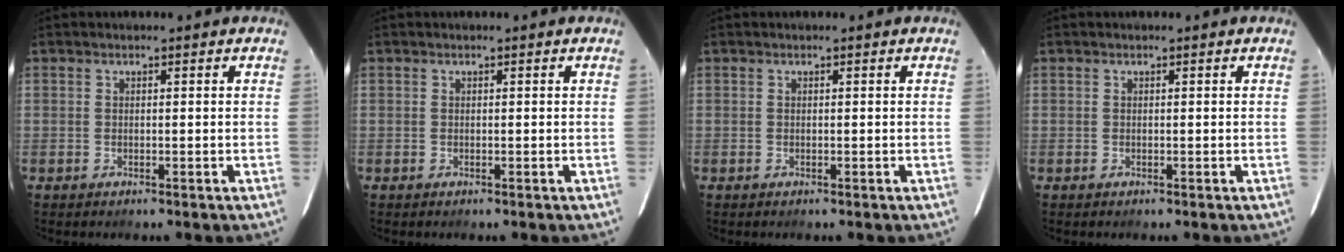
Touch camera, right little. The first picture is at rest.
{"total": 0.0}
{"total": 0.0}
{"total": 0.0}